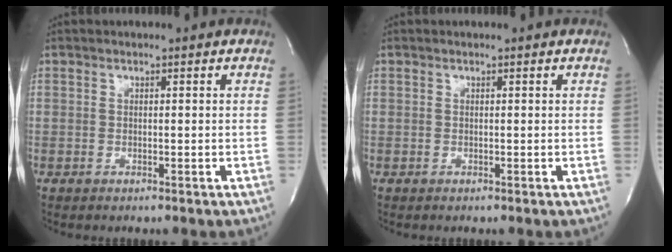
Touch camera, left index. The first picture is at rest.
{"total": 0.0}